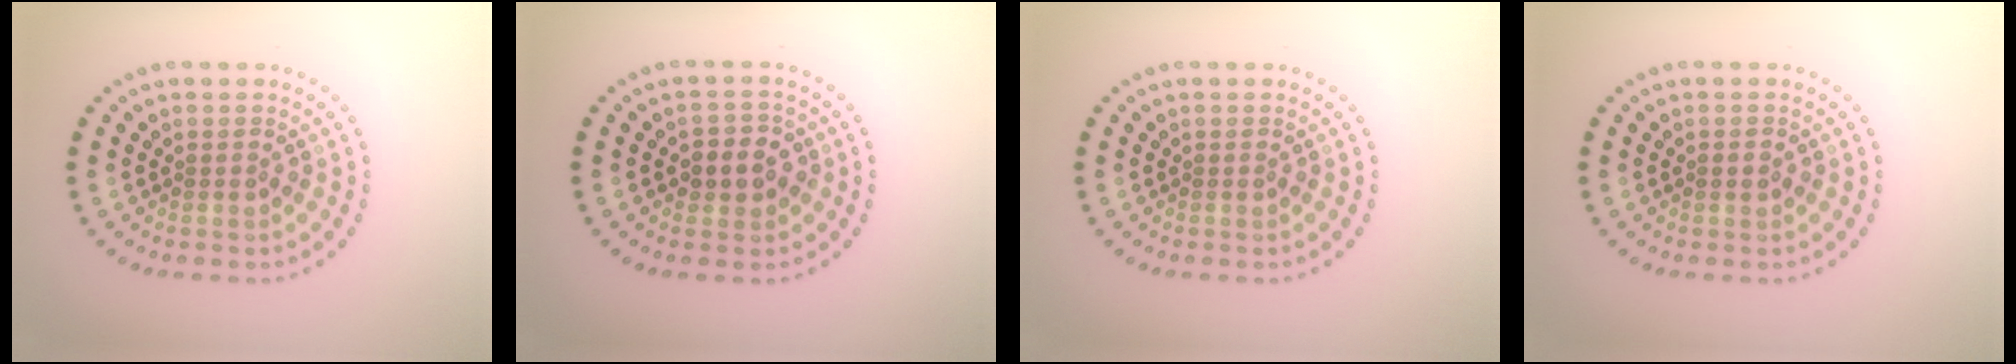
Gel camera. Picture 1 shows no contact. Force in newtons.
{"total": 2.6, "press": 2.5, "slide": 0.9}
{"total": 0.0}
{"total": 1.0, "press": 1.0, "slide": 0.1}